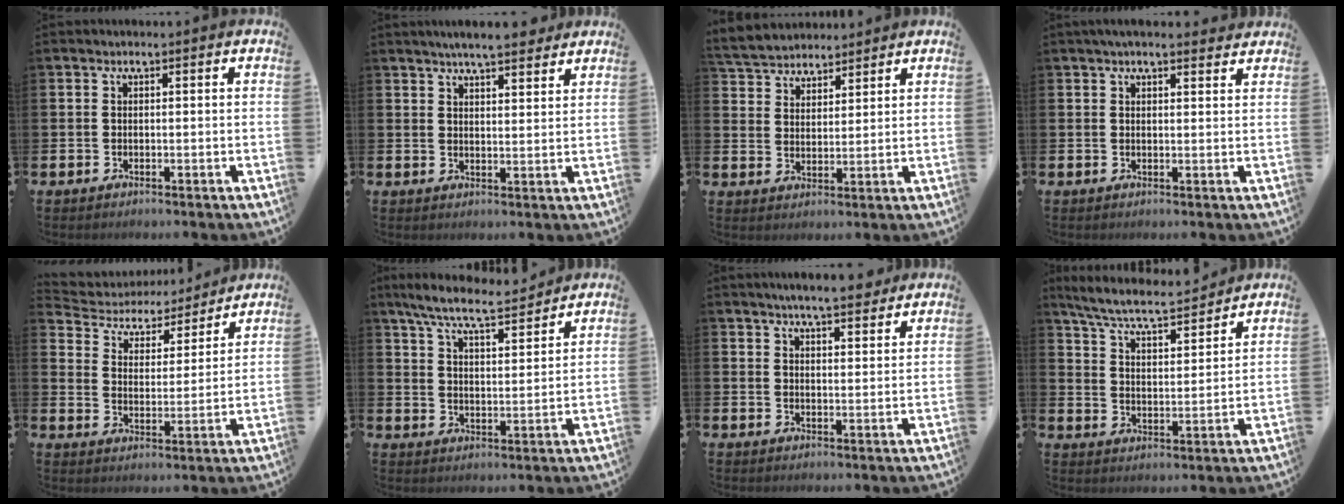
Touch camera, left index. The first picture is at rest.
{"total": 5.3, "force": [5.0, 0.4, 1.5], "torque": [-0.034, -0.019, 0.089]}
{"total": 4.7, "force": [4.5, 1.3, -0.6], "torque": [-0.012, -0.023, 0.081]}
{"total": 2.6, "force": [2.4, 0.5, 0.8], "torque": [-0.013, -0.007, 0.042]}
{"total": 4.8, "force": [4.3, 1.9, 0.4], "torque": [-0.037, -0.039, 0.066]}
{"total": 8.1, "force": [7.5, 0.9, 3.0], "torque": [-0.083, -0.039, 0.132]}
{"total": 5.6, "force": [5.3, 0.5, 1.6], "torque": [-0.028, -0.025, 0.093]}
{"total": 6.8, "force": [6.4, 0.7, 2.3], "torque": [-0.069, -0.046, 0.107]}